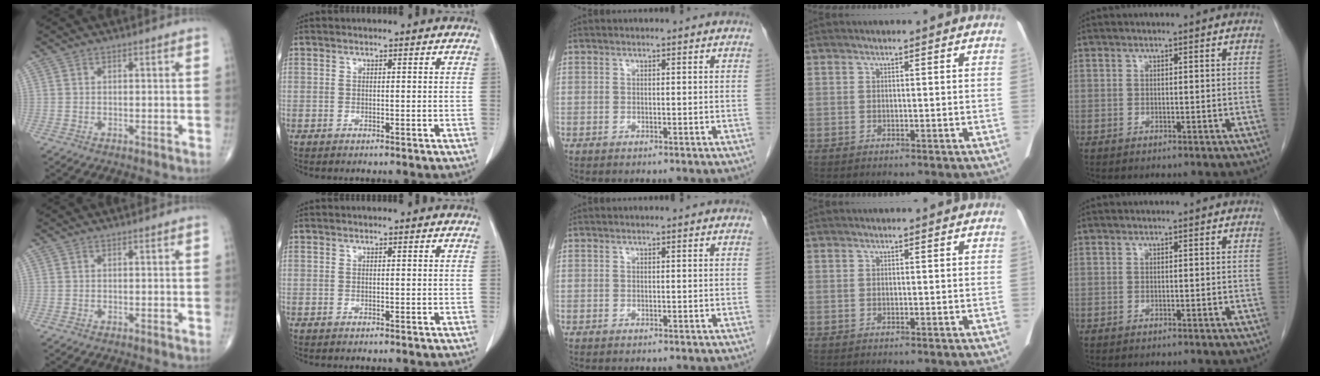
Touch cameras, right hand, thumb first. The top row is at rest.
{}